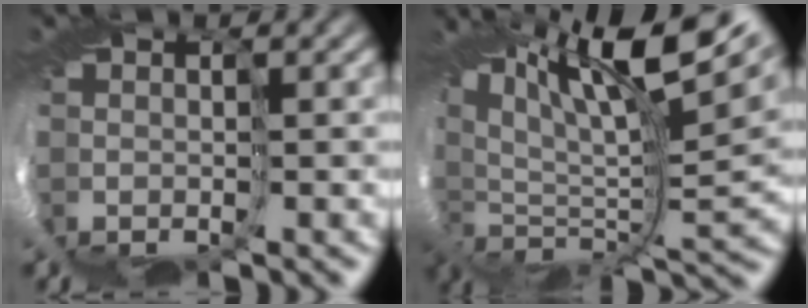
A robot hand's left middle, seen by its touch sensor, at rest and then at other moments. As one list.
[{"total": 12.4, "force": [7.7, 4.6, 8.7], "torque": [-0.187, 0.019, 0.126]}]